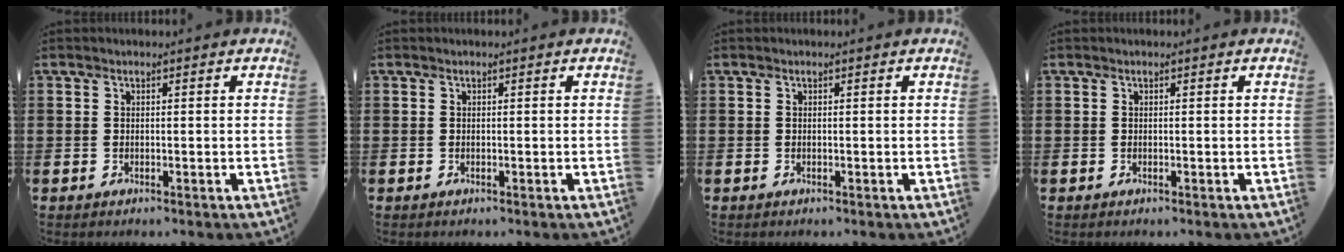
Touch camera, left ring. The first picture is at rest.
{"total": 0.0}
{"total": 0.0}
{"total": 0.0}